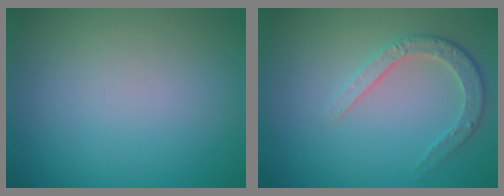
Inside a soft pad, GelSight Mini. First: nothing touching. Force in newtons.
{"total": 2.9, "press": 2.8, "slide": 0.7}